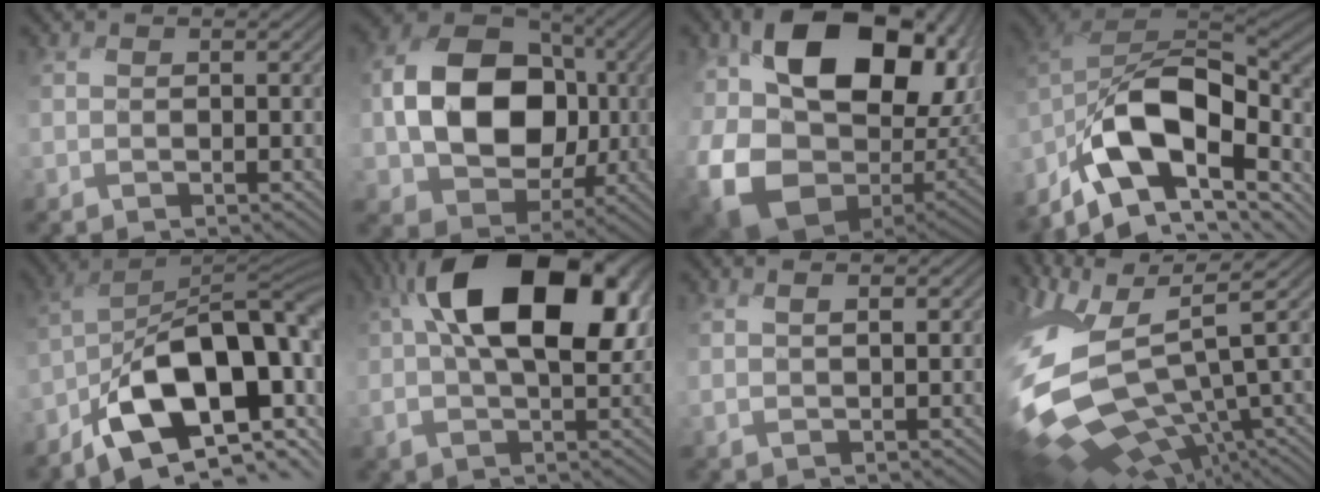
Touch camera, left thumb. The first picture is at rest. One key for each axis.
{"total": 13.5, "fx": -0.6, "fy": 10.5, "fz": 8.5, "tx": -0.156, "ty": -0.007, "tz": -0.010}
{"total": 18.8, "fx": 0.5, "fy": 13.0, "fz": 13.6, "tx": -0.294, "ty": -0.024, "tz": 0.024}
{"total": 14.6, "fx": -7.2, "fy": 7.3, "fz": 10.3, "tx": -0.182, "ty": 0.001, "tz": -0.151}
{"total": 14.4, "fx": -5.8, "fy": 7.1, "fz": 11.1, "tx": -0.166, "ty": -0.003, "tz": -0.127}
{"total": 16.5, "fx": 4.3, "fy": 8.4, "fz": 13.6, "tx": -0.229, "ty": 0.024, "tz": 0.055}
{"total": 2.6, "fx": 1.3, "fy": 0.7, "fz": 2.1, "tx": -0.033, "ty": 0.000, "tz": 0.021}
{"total": 16.0, "fx": -1.3, "fy": 8.1, "fz": 13.8, "tx": -0.311, "ty": -0.031, "tz": 0.000}